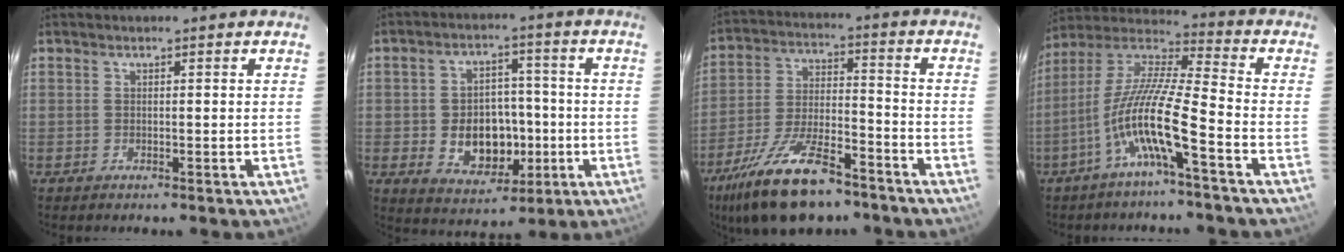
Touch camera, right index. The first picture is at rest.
{"total": 11.5, "force": [-2.4, 8.5, 7.3], "torque": [-0.151, 0.012, -0.016]}
{"total": 18.5, "force": [-12.9, 6.6, 11.5], "torque": [-0.231, -0.023, -0.223]}
{"total": 13.1, "force": [-5.8, 0.7, 11.8], "torque": [-0.223, -0.001, -0.115]}